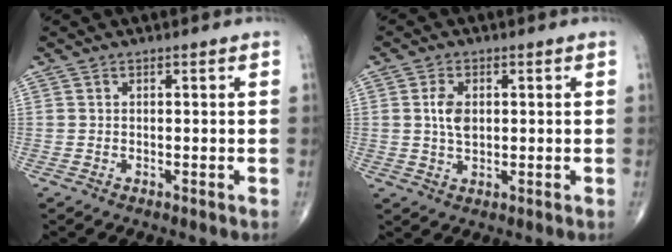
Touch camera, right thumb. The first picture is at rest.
{"total": 4.5, "force": [0.7, 2.8, 3.5], "torque": [-0.065, -0.002, 0.014]}